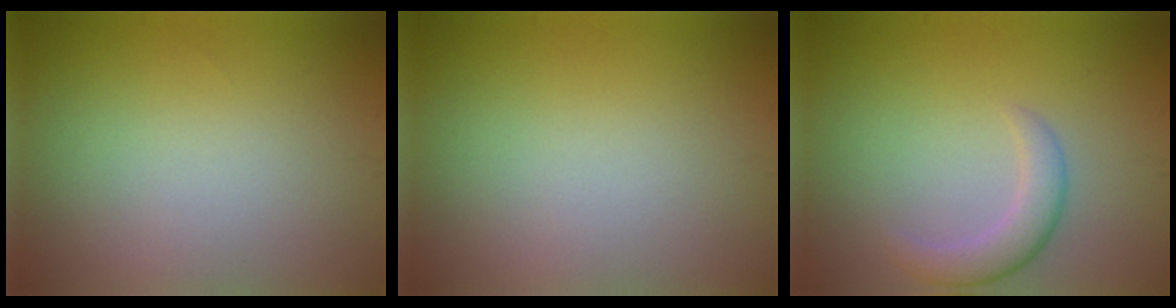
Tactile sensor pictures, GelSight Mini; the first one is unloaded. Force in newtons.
{"total": 0.0}
{"total": 2.9, "press": 2.9, "slide": 0.2}